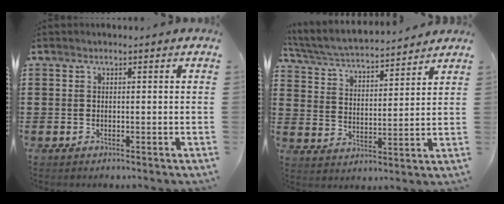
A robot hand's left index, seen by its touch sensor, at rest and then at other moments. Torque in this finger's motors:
{"motor_torque": [2.14, 0.00, 0.46, 0.18]}